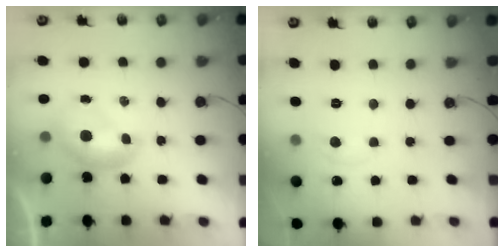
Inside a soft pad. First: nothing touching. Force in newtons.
{"total": 1.1, "press": 1.0, "slide": 0.5}